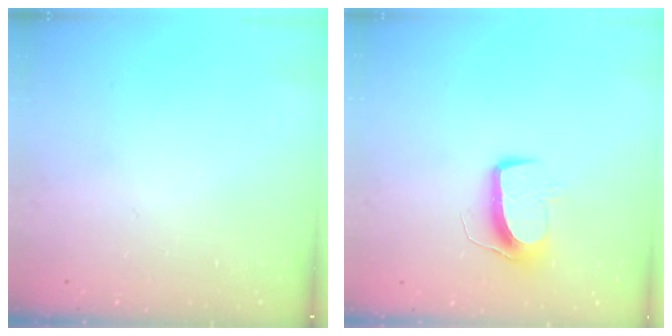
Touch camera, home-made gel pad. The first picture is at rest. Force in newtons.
{"total": 10.4, "press": 10.4, "slide": 0.4}